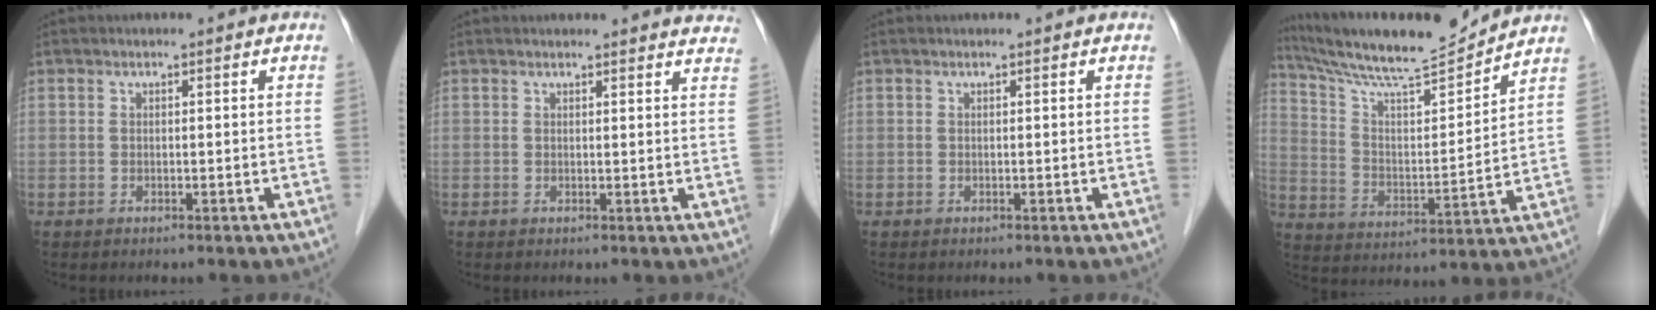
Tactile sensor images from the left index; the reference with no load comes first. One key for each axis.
{"total": 10.4, "fx": 10.1, "fy": 1.9, "fz": 1.6, "tx": 0.013, "ty": -0.010, "tz": 0.080}
{"total": 0.0}
{"total": 15.3, "fx": 14.3, "fy": 0.2, "fz": 5.3, "tx": -0.104, "ty": 0.000, "tz": 0.246}